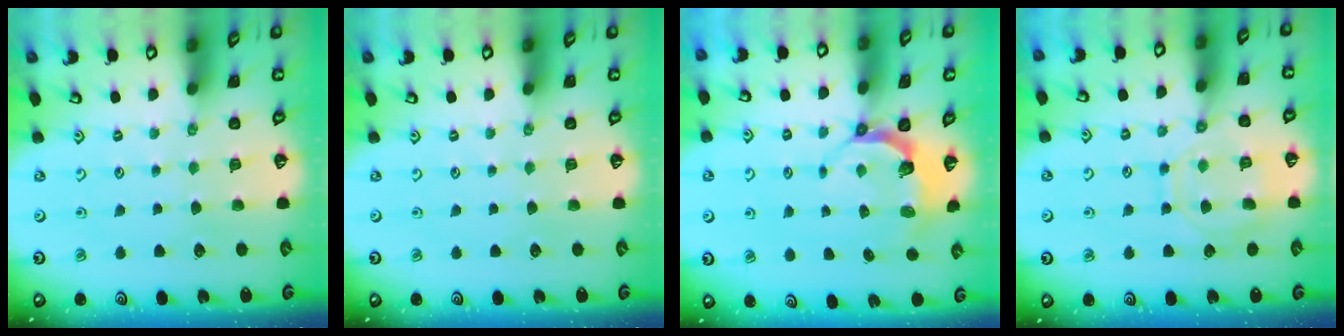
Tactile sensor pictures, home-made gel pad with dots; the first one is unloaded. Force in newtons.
{"total": 0.0}
{"total": 5.3, "press": 4.3, "slide": 3.1}
{"total": 11.7, "press": 11.6, "slide": 1.2}